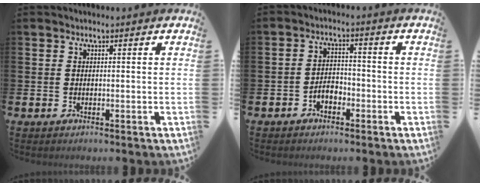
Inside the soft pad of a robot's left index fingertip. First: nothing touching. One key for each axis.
{"total": 2.6, "fx": -1.7, "fy": 1.5, "fz": 1.2, "tx": -0.028, "ty": 0.009, "tz": -0.037}